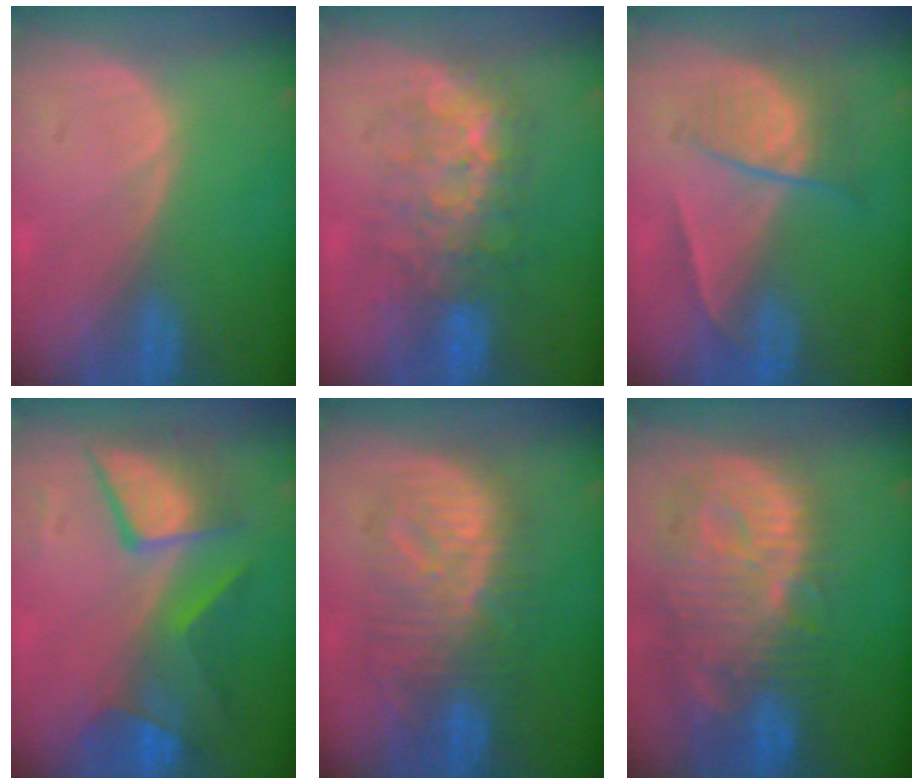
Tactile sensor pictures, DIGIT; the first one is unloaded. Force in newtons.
{"total": 7.8, "press": 7.7, "slide": 1.3}
{"total": 6.7, "press": 5.8, "slide": 3.3}
{"total": 8.6, "press": 8.5, "slide": 0.4}
{"total": 9.6, "press": 9.6, "slide": 0.5}
{"total": 13.7, "press": 11.9, "slide": 6.8}